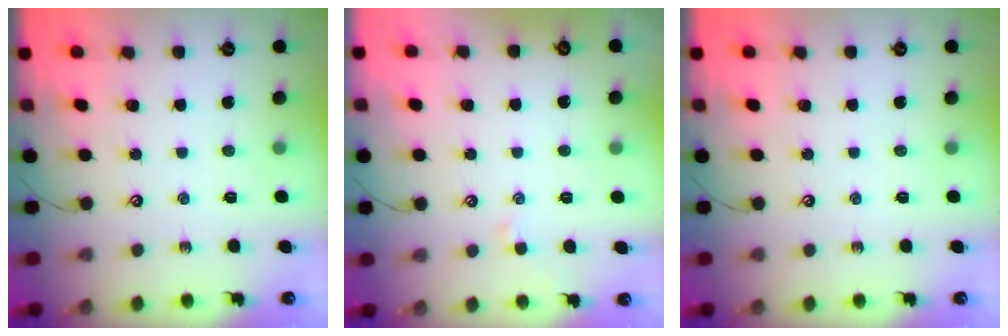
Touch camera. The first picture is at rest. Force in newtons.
{"total": 1.4, "press": 1.3, "slide": 0.3}
{"total": 0.0}